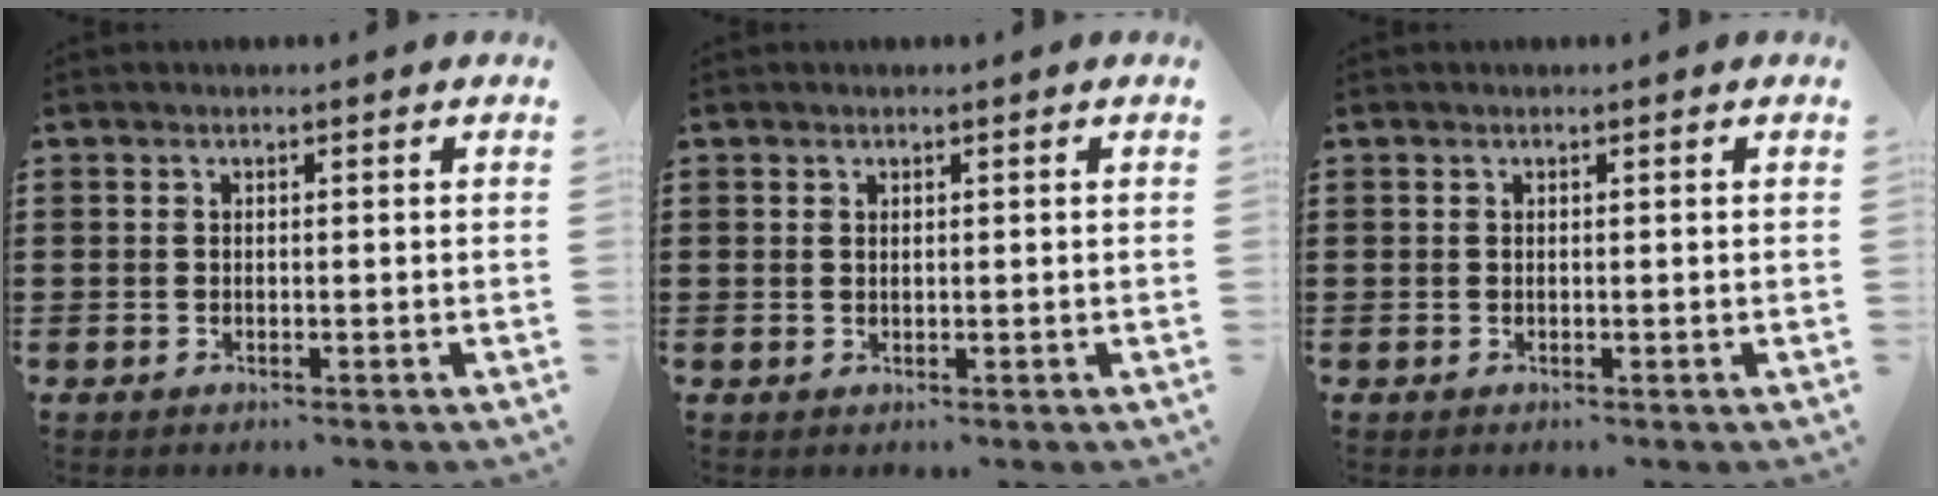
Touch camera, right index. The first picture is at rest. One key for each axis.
{"total": 0.6, "fx": 0.4, "fy": 0.4, "fz": 0.3, "tx": -0.006, "ty": 0.003, "tz": 0.007}
{"total": 0.0}